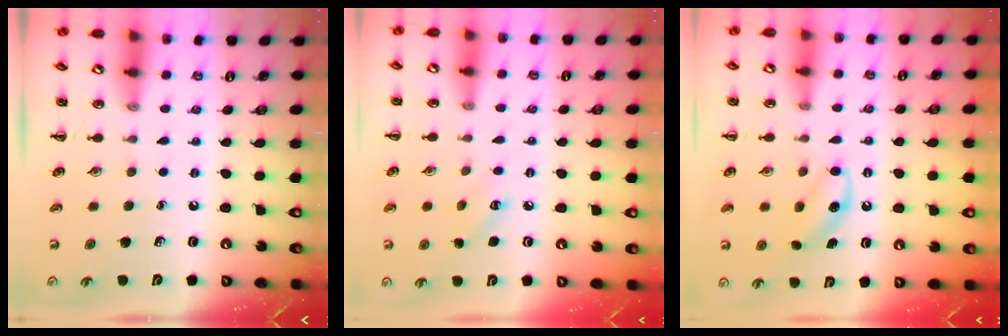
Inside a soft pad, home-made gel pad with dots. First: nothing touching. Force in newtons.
{"total": 4.7, "press": 4.5, "slide": 1.2}
{"total": 7.0, "press": 6.8, "slide": 1.7}